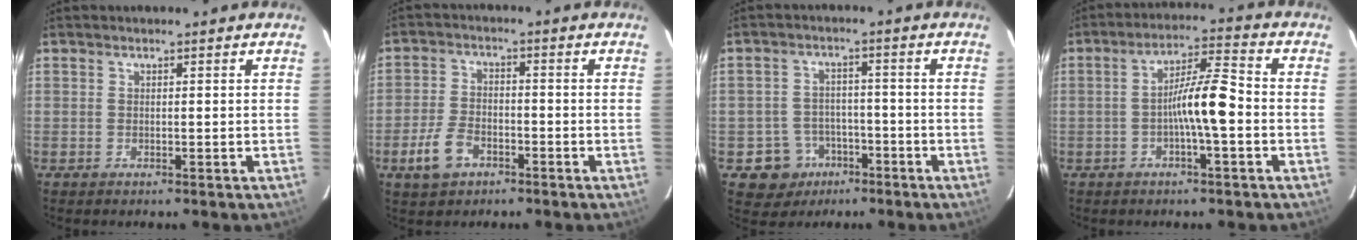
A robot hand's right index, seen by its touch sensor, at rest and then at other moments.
{"total": 6.0, "force": [-3.1, 3.6, 3.7], "torque": [-0.090, 0.001, -0.054]}
{"total": 6.4, "force": [-2.9, 5.7, 0.7], "torque": [-0.011, 0.011, -0.036]}
{"total": 7.9, "force": [-1.6, 0.6, 7.7], "torque": [-0.137, 0.019, -0.031]}